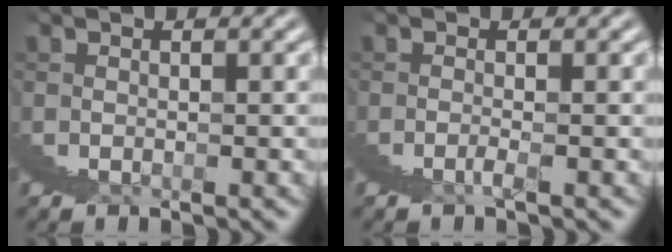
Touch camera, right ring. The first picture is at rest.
{"total": 1.3, "force": [-0.9, -0.6, 0.7], "torque": [-0.012, 0.002, -0.013]}